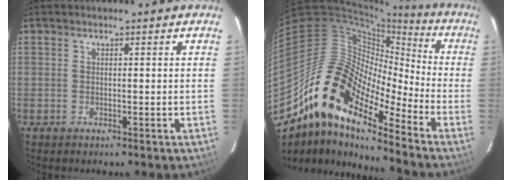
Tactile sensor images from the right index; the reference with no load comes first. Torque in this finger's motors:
{"motor_torque": [0.55, -0.74, 1.03, 0.21]}